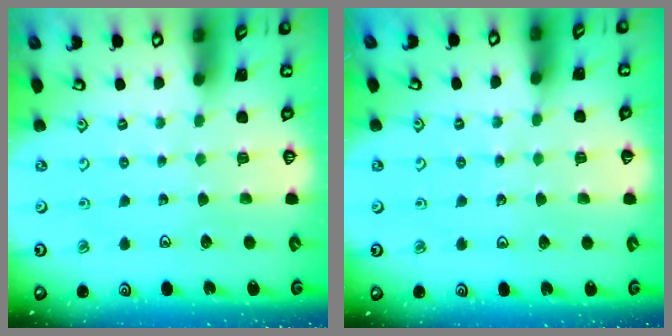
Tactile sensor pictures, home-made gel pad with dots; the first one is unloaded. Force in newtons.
{"total": 4.2, "press": 4.2, "slide": 0.5}